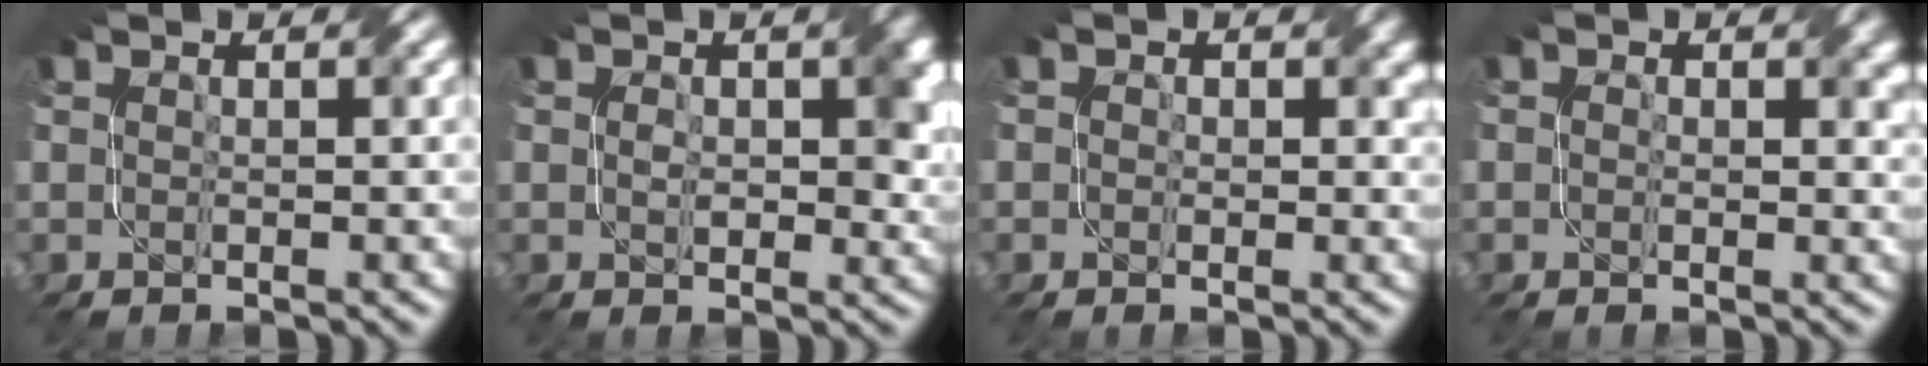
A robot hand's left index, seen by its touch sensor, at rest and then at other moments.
{"total": 3.9, "force": [0.4, 2.3, 3.2], "torque": [-0.049, -0.004, 0.009]}
{"total": 2.2, "force": [0.6, 1.8, 1.1], "torque": [-0.016, 0.000, 0.003]}
{"total": 2.4, "force": [0.6, 1.7, 1.6], "torque": [-0.016, -0.002, 0.006]}